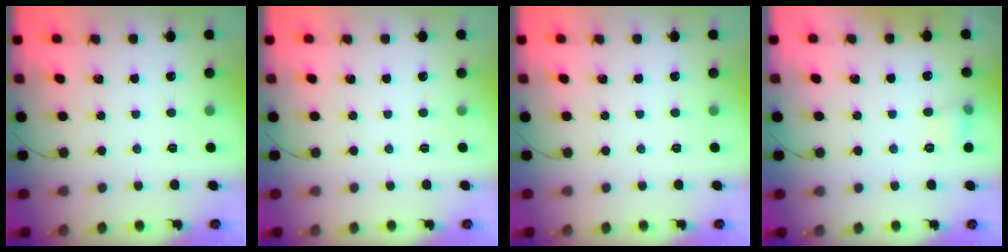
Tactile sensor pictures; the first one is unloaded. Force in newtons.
{"total": 0.0}
{"total": 0.0}
{"total": 5.9, "press": 5.7, "slide": 1.8}